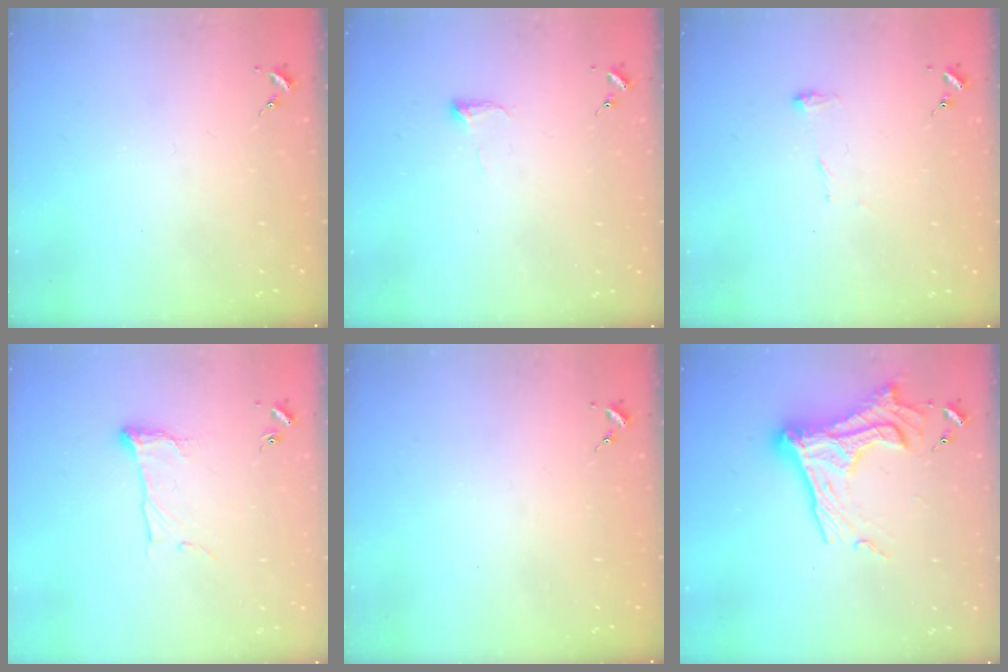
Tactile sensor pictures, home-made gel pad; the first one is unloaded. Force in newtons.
{"total": 5.0, "press": 4.9, "slide": 1.0}
{"total": 7.6, "press": 7.6, "slide": 0.2}
{"total": 7.8, "press": 7.8, "slide": 0.1}
{"total": 0.0}
{"total": 20.9, "press": 20.8, "slide": 1.7}